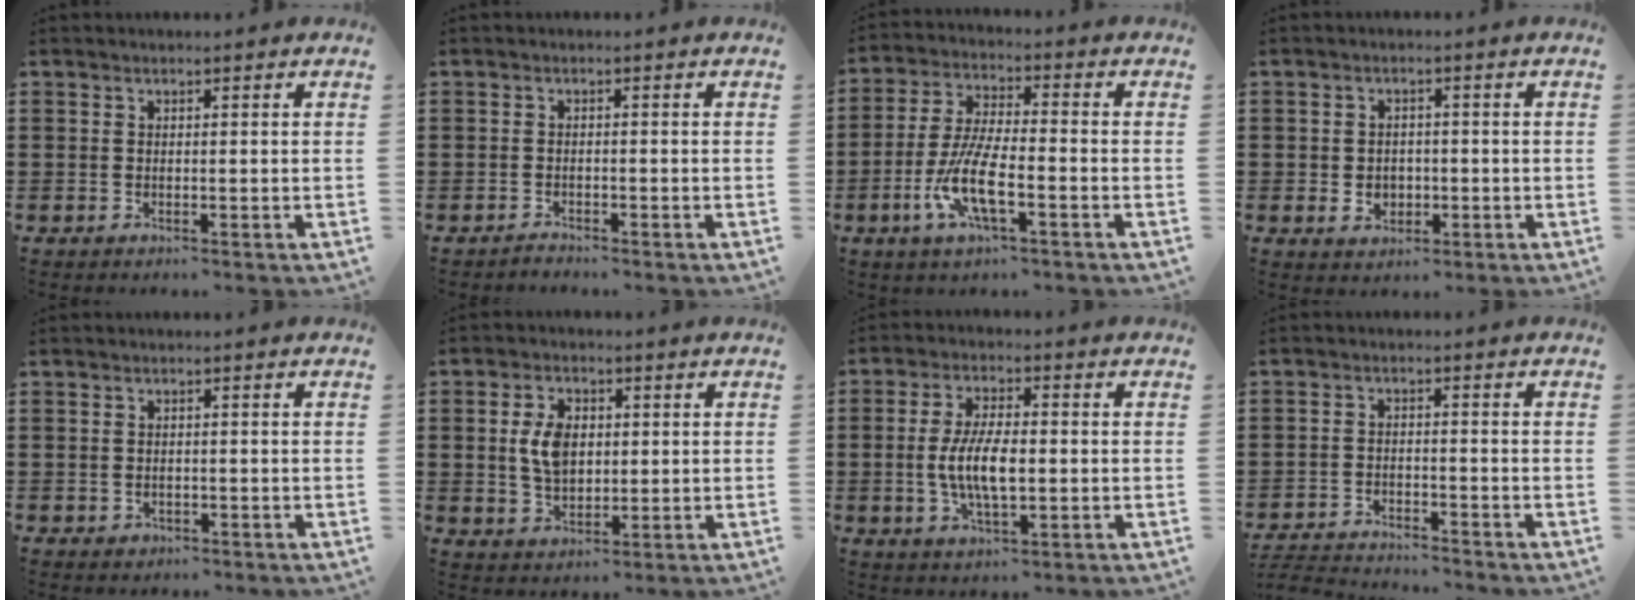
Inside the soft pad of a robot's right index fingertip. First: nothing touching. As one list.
[{"total": 1.0, "force": [-1.0, 0.1, -0.1], "torque": [-0.002, 0.003, -0.021]}, {"total": 9.2, "force": [-3.6, 2.3, 8.1], "torque": [-0.185, -0.015, -0.073]}, {"total": 2.9, "force": [-0.5, 2.5, 1.4], "torque": [-0.034, 0.006, -0.012]}, {"total": 0.6, "force": [-0.3, 0.5, 0.2], "torque": [-0.008, 0.000, -0.006]}, {"total": 6.0, "force": [0.6, 3.9, 4.5], "torque": [-0.102, 0.005, 0.003]}, {"total": 7.6, "force": [-0.8, 2.9, 7.0], "torque": [-0.152, -0.004, -0.022]}, {"total": 3.2, "force": [-3.2, 0.1, -0.1], "torque": [-0.011, -0.002, -0.074]}]